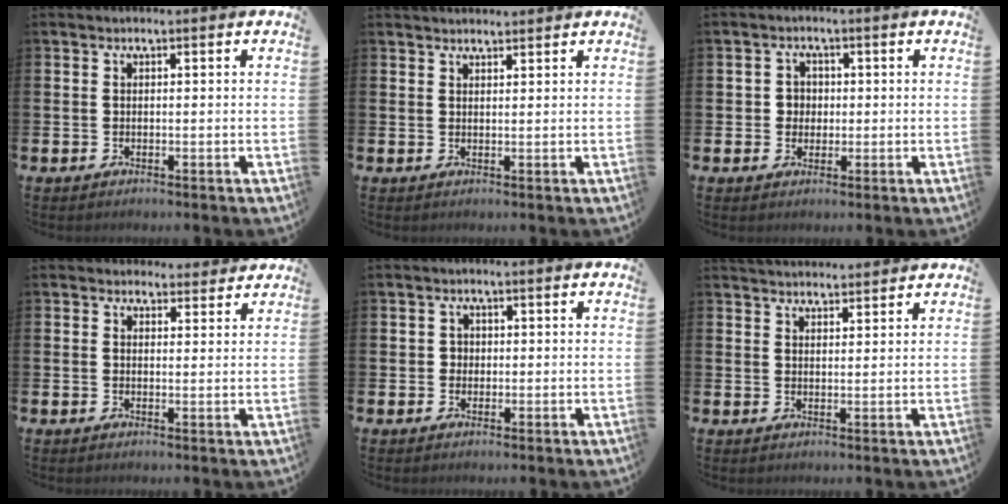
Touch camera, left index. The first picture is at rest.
{"total": 1.9, "force": [1.8, 0.4, 0.1], "torque": [0.005, -0.008, 0.031]}
{"total": 2.5, "force": [0.3, 2.4, 0.5], "torque": [-0.002, 0.004, -0.002]}
{"total": 3.0, "force": [2.7, 1.1, -0.1], "torque": [0.017, -0.014, 0.046]}
{"total": 1.3, "force": [0.2, 1.3, 0.2], "torque": [0.008, 0.002, -0.002]}
{"total": 2.8, "force": [2.8, 0.5, 0.0], "torque": [-0.003, -0.014, 0.050]}